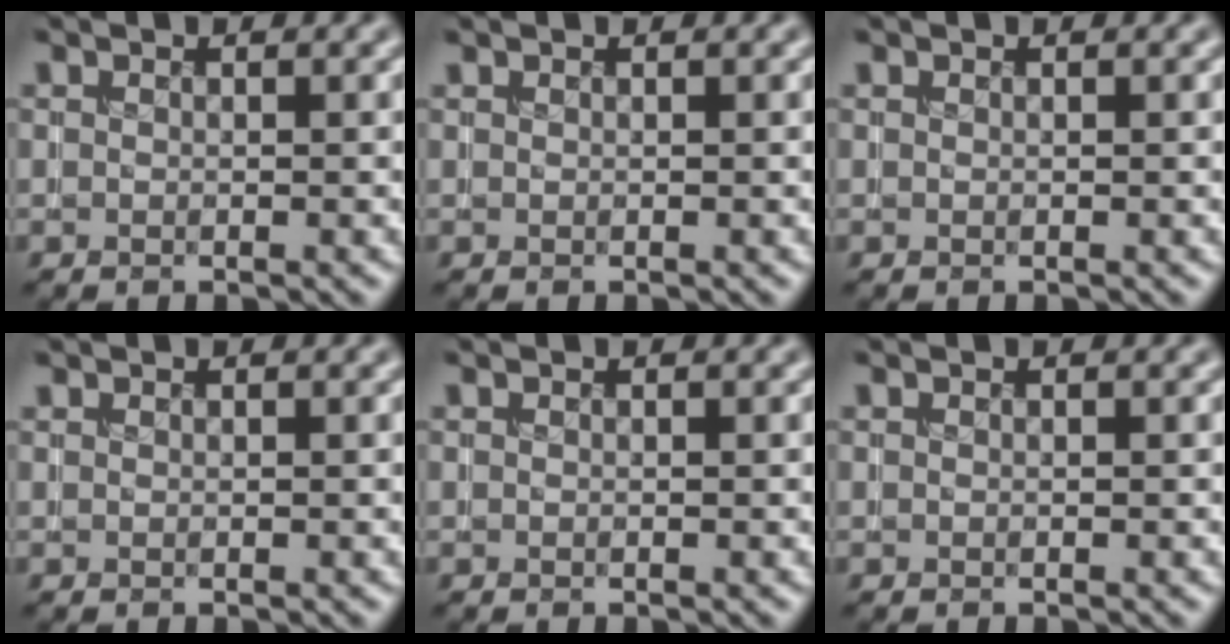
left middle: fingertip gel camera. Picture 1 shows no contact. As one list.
[{"total": 0.0}, {"total": 0.0}, {"total": 0.0}, {"total": 0.0}, {"total": 0.0}]